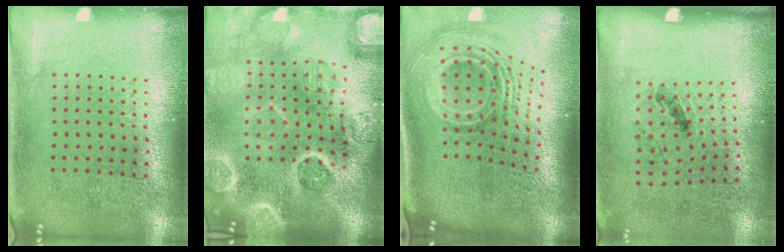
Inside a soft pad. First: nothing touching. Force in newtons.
{"total": 5.5, "press": 4.7, "slide": 2.8}
{"total": 2.5, "press": 1.6, "slide": 1.9}
{"total": 1.2, "press": 0.7, "slide": 1.0}